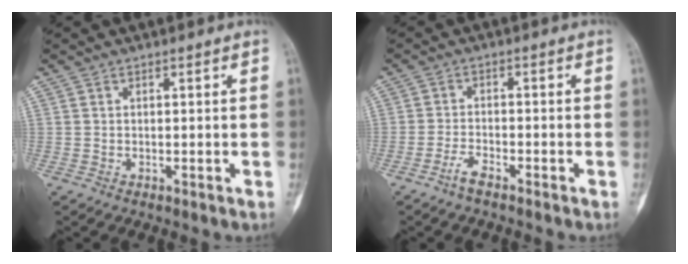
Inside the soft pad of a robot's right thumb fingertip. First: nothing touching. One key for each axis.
{"total": 2.7, "fx": -2.2, "fy": 0.5, "fz": 1.5, "tx": -0.043, "ty": 0.012, "tz": -0.047}